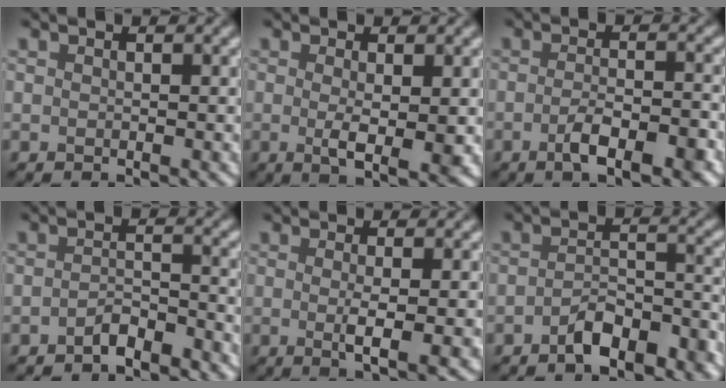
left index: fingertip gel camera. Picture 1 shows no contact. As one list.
[{"total": 3.3, "force": [-0.1, 0.7, 3.2], "torque": [-0.055, -0.009, -0.001]}, {"total": 4.7, "force": [-2.2, 1.5, 3.9], "torque": [-0.071, -0.004, -0.037]}, {"total": 2.4, "force": [-1.9, 0.8, 1.2], "torque": [-0.017, 0.010, -0.037]}, {"total": 3.6, "force": [-0.5, 0.8, 3.5], "torque": [-0.057, -0.007, -0.006]}, {"total": 5.2, "force": [-3.4, 2.3, 3.3], "torque": [-0.048, 0.005, -0.057]}]